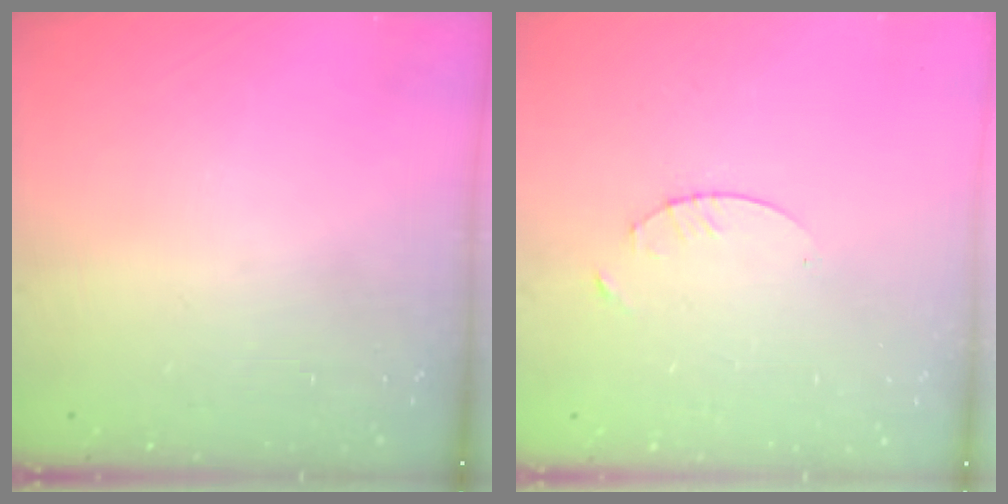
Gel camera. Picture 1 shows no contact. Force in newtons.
{"total": 1.7, "press": 1.6, "slide": 0.2}